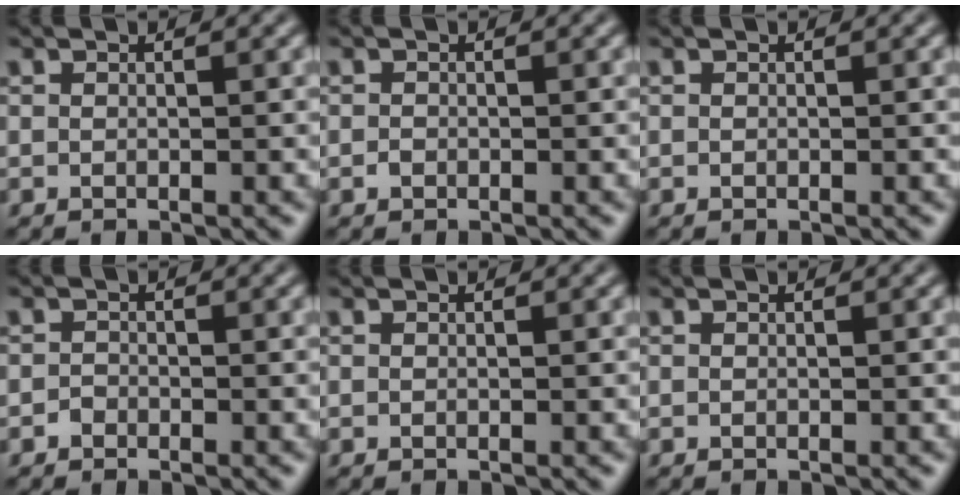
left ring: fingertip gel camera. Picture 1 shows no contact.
{"total": 0.5, "force": [-0.2, 0.4, 0.2], "torque": [-0.001, -0.003, -0.005]}
{"total": 0.0}
{"total": 0.7, "force": [-0.5, 0.5, 0.1], "torque": [0.001, -0.001, -0.009]}
{"total": 0.0}
{"total": 0.0}